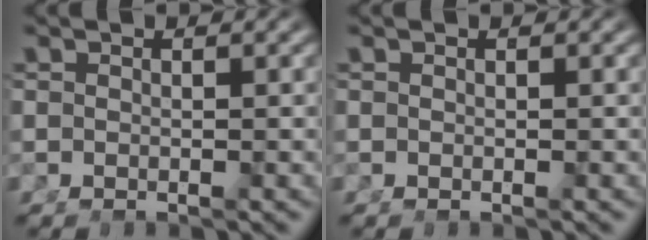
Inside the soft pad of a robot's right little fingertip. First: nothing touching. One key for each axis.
{"total": 0.0}